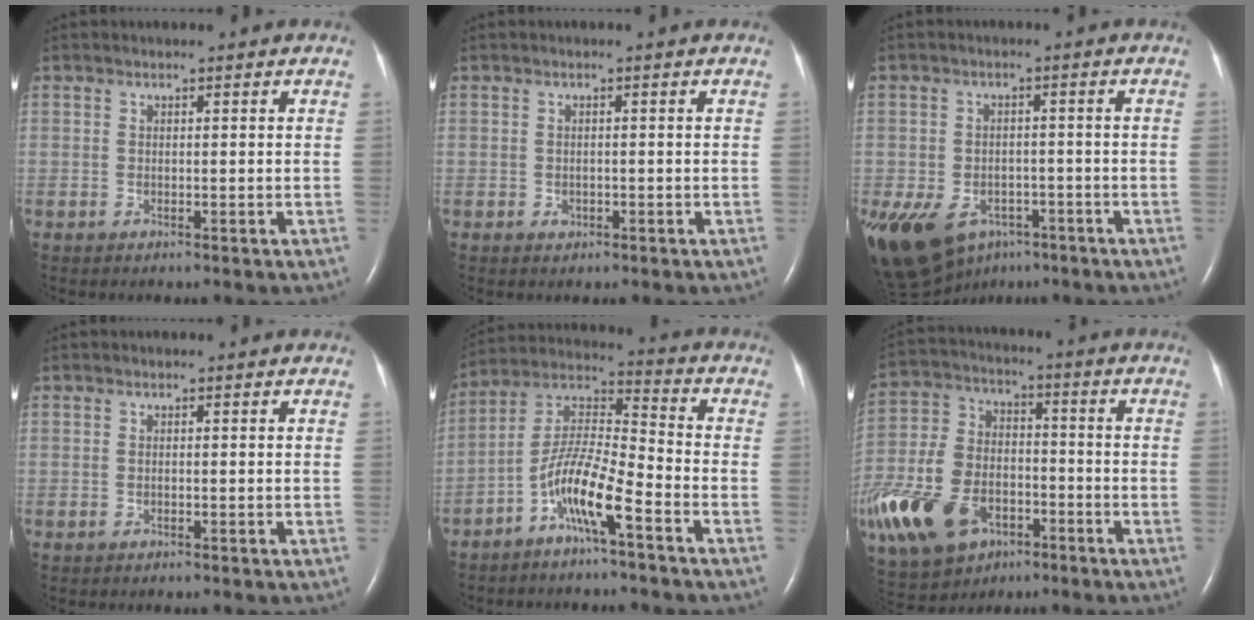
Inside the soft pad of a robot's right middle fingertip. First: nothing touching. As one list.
[{"total": 0.8, "force": [-0.4, 0.7, 0.4], "torque": [-0.007, 0.001, -0.003]}, {"total": 18.4, "force": [-9.5, 12.8, 9.1], "torque": [-0.257, -0.016, -0.133]}, {"total": 0.0}, {"total": 9.9, "force": [-5.5, 1.0, 8.2], "torque": [-0.174, 0.009, -0.111]}, {"total": 30.3, "force": [-14.8, 20.0, 17.4], "torque": [-0.509, -0.026, -0.259]}]